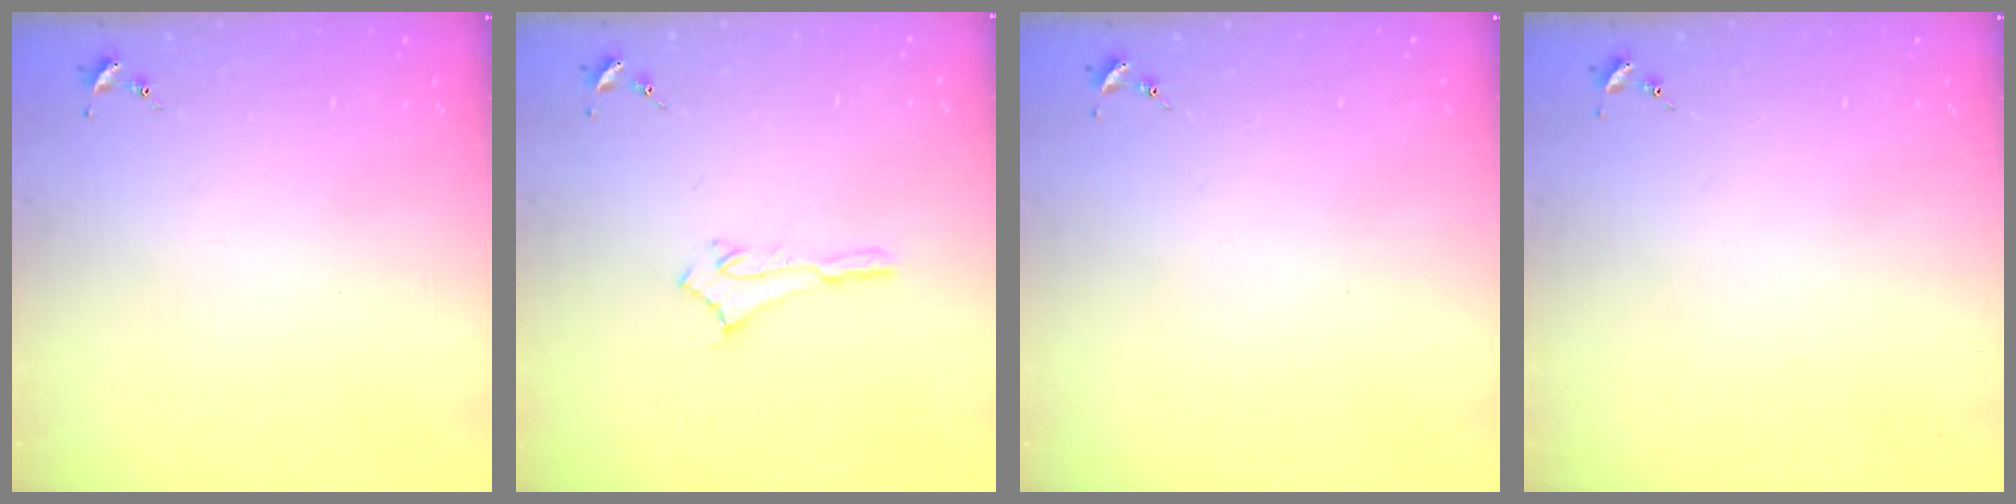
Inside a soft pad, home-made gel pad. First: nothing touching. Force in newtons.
{"total": 2.8, "press": 2.8, "slide": 0.2}
{"total": 0.0}
{"total": 0.0}